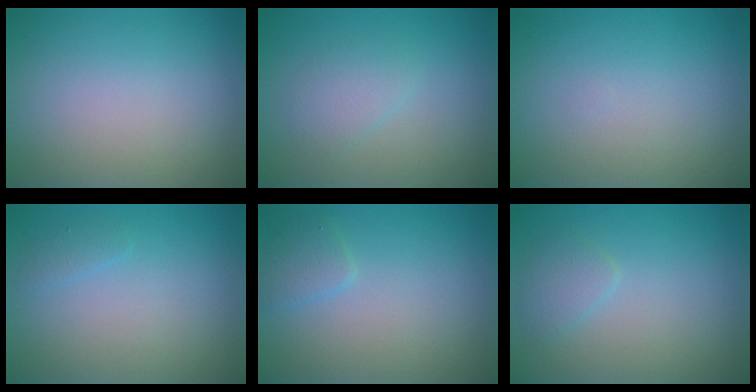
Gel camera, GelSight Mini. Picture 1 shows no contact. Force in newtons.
{"total": 1.8, "press": 1.8, "slide": 0.1}
{"total": 0.0}
{"total": 0.8, "press": 0.8, "slide": 0.1}
{"total": 1.4, "press": 1.4, "slide": 0.1}
{"total": 1.5, "press": 1.5, "slide": 0.1}